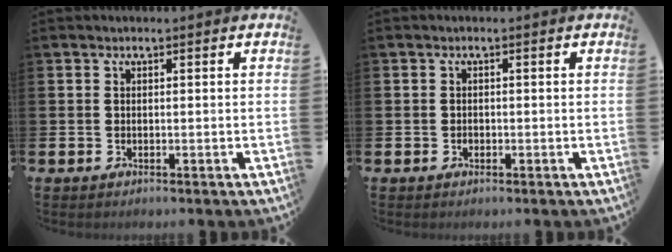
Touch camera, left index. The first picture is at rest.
{"total": 0.7, "force": [-0.3, 0.5, 0.4], "torque": [-0.007, 0.004, -0.008]}